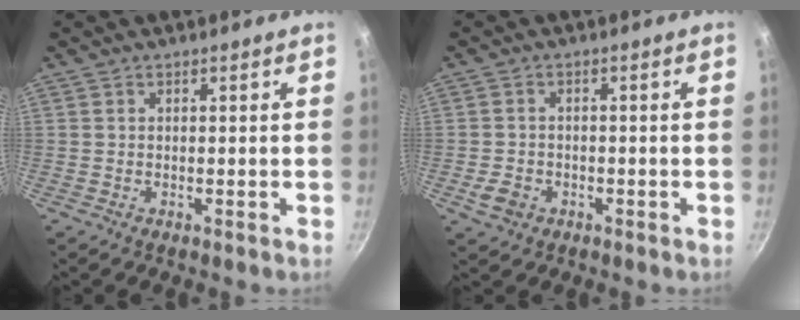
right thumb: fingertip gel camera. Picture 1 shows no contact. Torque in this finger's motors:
{"motor_torque": [-0.21, 0.40, 0.38, 0.35, 0.18]}